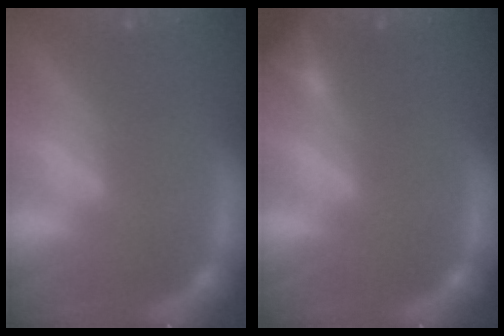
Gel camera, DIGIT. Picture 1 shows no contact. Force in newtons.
{"total": 1.9}